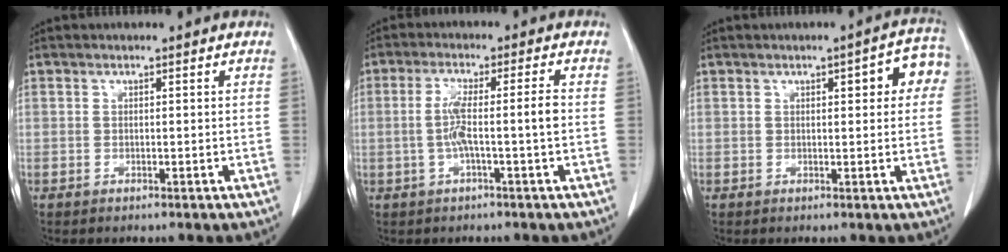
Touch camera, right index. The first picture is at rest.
{"total": 5.6, "force": [-0.9, -0.3, 5.6], "torque": [-0.109, 0.012, -0.014]}
{"total": 5.5, "force": [1.5, 1.8, 5.0], "torque": [-0.049, 0.020, 0.011]}